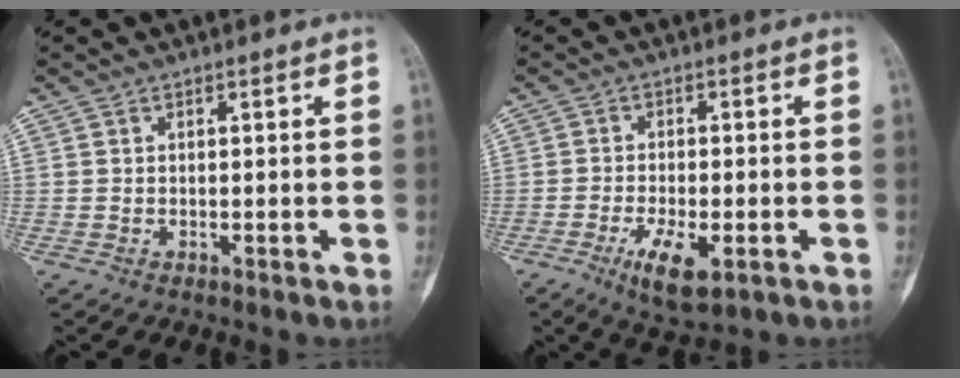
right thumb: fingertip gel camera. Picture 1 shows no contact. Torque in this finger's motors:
{"motor_torque": [-0.10, -0.15, 0.09, -0.09, 0.01]}